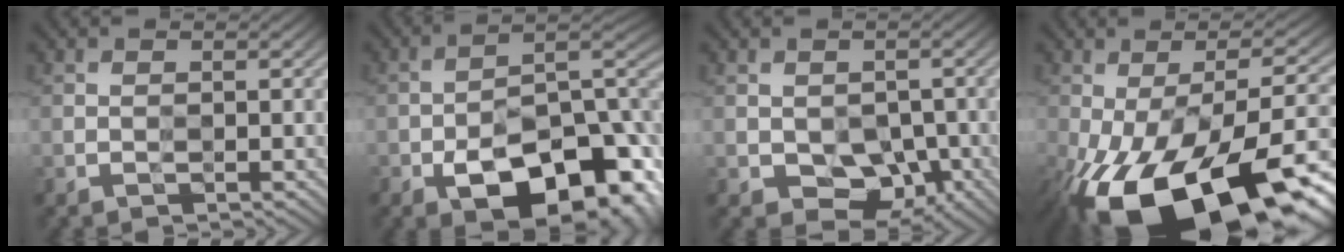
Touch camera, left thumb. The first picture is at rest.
{"total": 15.7, "force": [-8.9, 7.6, 10.4], "torque": [-0.128, -0.016, -0.135]}
{"total": 4.3, "force": [-0.6, 3.5, 2.4], "torque": [-0.047, -0.013, -0.005]}
{"total": 20.4, "force": [-10.3, 8.6, 15.3], "torque": [-0.261, -0.048, -0.142]}